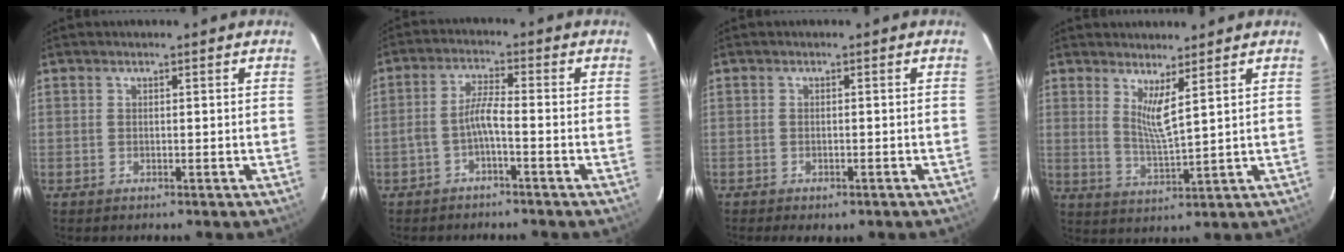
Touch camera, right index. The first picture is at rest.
{"total": 3.7, "force": [-2.0, 0.1, 3.1], "torque": [-0.073, 0.010, -0.038]}
{"total": 3.3, "force": [-2.3, 1.6, 1.7], "torque": [-0.038, -0.012, -0.029]}
{"total": 4.9, "force": [3.0, -0.1, 3.8], "torque": [-0.072, -0.017, 0.052]}